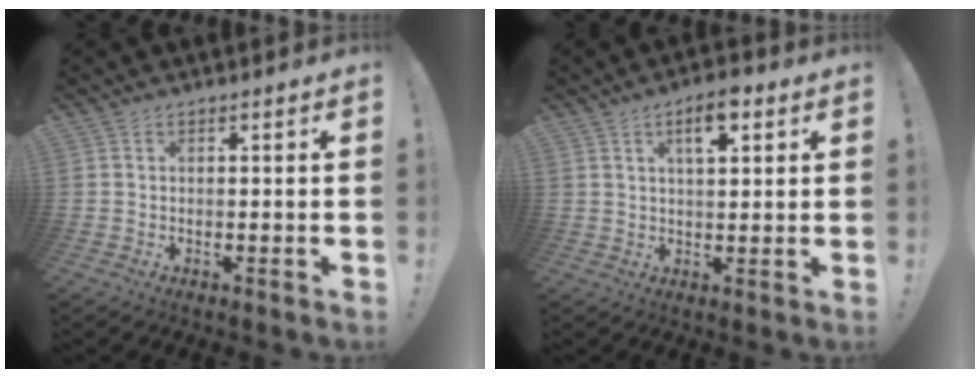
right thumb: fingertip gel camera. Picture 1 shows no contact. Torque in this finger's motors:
{"motor_torque": [0.05, 1.74, 0.43, 0.08, 0.01]}